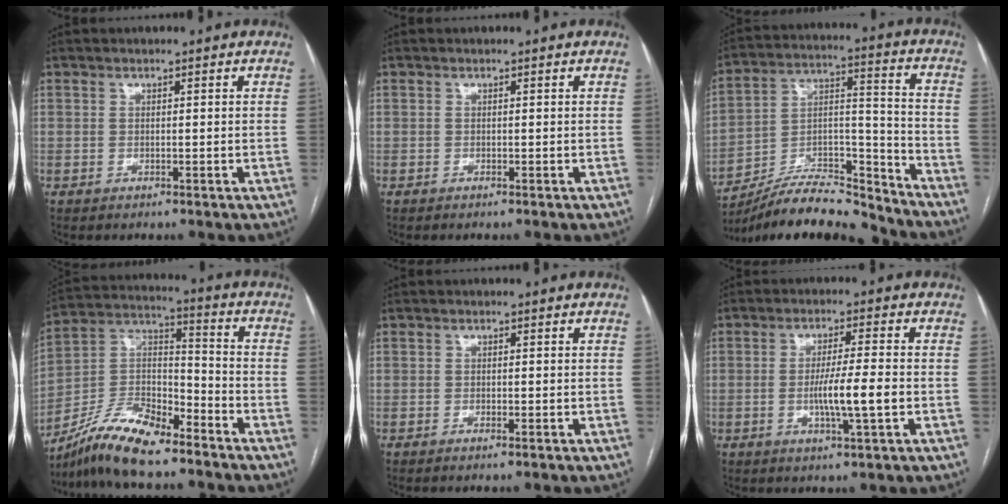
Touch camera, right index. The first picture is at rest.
{"total": 0.0}
{"total": 17.7, "force": [-16.8, 2.8, 5.0], "torque": [-0.092, 0.044, -0.285]}
{"total": 13.1, "force": [-11.0, 3.2, 6.4], "torque": [-0.120, 0.023, -0.204]}
{"total": 0.8, "force": [-0.6, 0.0, 0.5], "torque": [-0.011, 0.000, -0.008]}
{"total": 6.7, "force": [-1.5, -0.2, 6.5], "torque": [-0.118, -0.008, -0.027]}